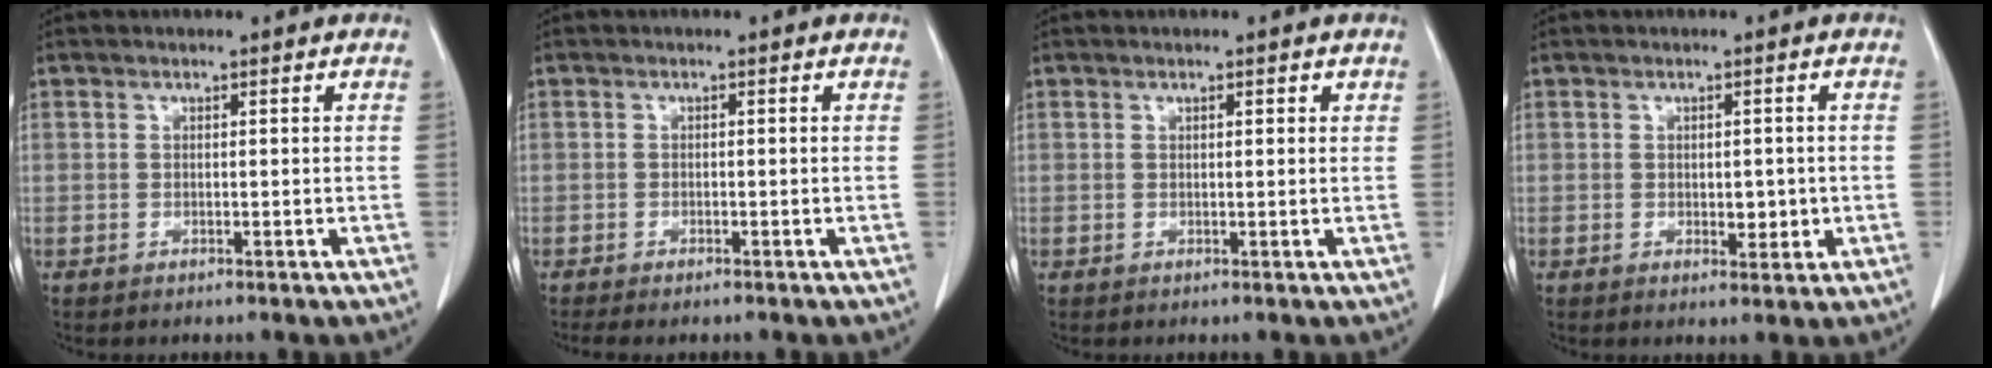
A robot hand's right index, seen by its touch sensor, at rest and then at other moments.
{"total": 2.7, "force": [-1.7, 1.1, 1.8], "torque": [-0.041, -0.002, -0.024]}
{"total": 1.5, "force": [0.7, 0.6, 1.1], "torque": [-0.024, 0.001, 0.012]}
{"total": 3.7, "force": [-0.5, 2.0, 3.0], "torque": [-0.043, 0.002, 0.002]}